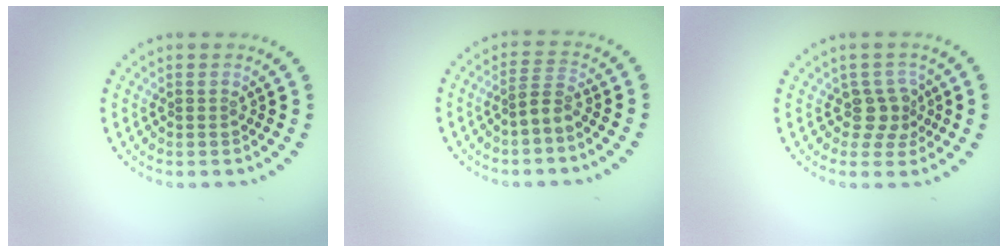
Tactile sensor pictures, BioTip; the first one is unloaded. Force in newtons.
{"total": 2.0, "press": 1.4, "slide": 1.4}
{"total": 2.3, "press": 1.6, "slide": 1.6}